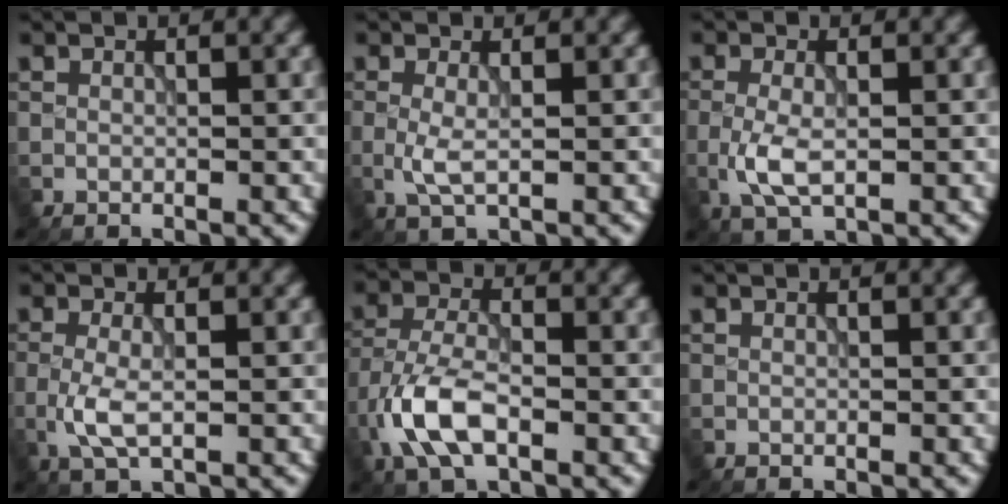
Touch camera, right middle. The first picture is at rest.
{"total": 1.9, "force": [-0.2, 0.4, 1.9], "torque": [-0.045, -0.001, -0.005]}
{"total": 3.2, "force": [-0.8, 1.4, 2.8], "torque": [-0.065, -0.005, -0.018]}
{"total": 2.8, "force": [-0.6, 1.0, 2.5], "torque": [-0.060, -0.003, -0.016]}
{"total": 5.9, "force": [-2.5, 2.8, 4.6], "torque": [-0.099, 0.000, -0.059]}
{"total": 0.0}